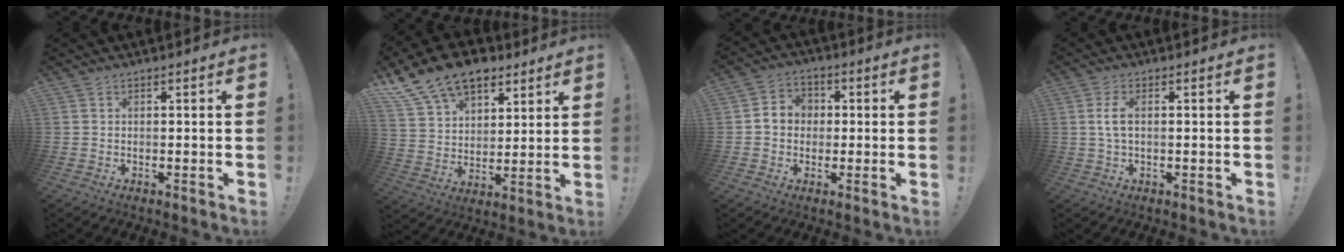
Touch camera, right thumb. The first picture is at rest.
{"total": 16.0, "force": [10.7, 9.7, 6.8], "torque": [-0.127, -0.064, 0.202]}
{"total": 6.8, "force": [0.1, 6.1, 2.9], "torque": [-0.046, 0.016, 0.006]}
{"total": 5.1, "force": [0.6, 2.2, 4.6], "torque": [-0.090, -0.001, 0.006]}